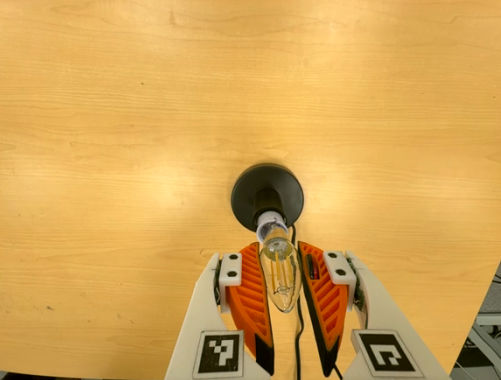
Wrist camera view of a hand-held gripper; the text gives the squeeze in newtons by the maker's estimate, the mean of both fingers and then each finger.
{"total": 12.7, "left": 14.2, "right": 11.3}